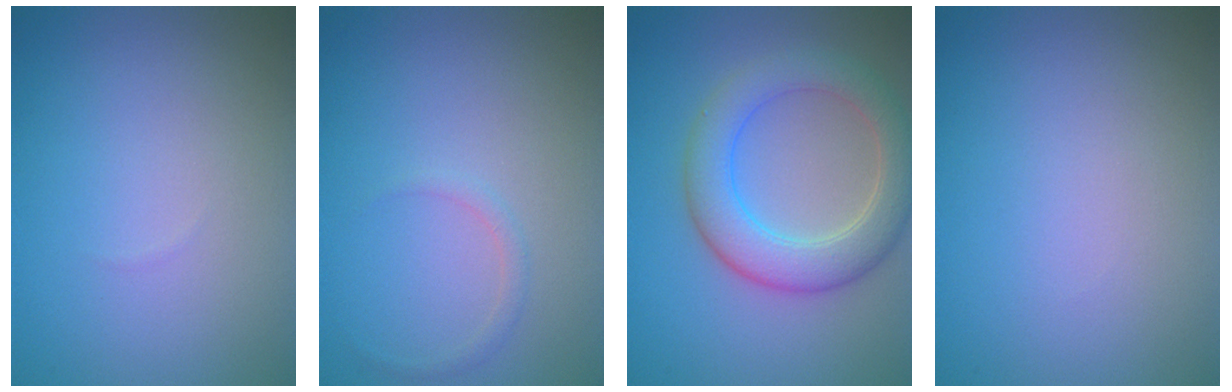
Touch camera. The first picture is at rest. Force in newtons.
{"total": 0.8, "press": 0.8, "slide": 0.1}
{"total": 5.7, "press": 5.7, "slide": 0.3}
{"total": 0.0}